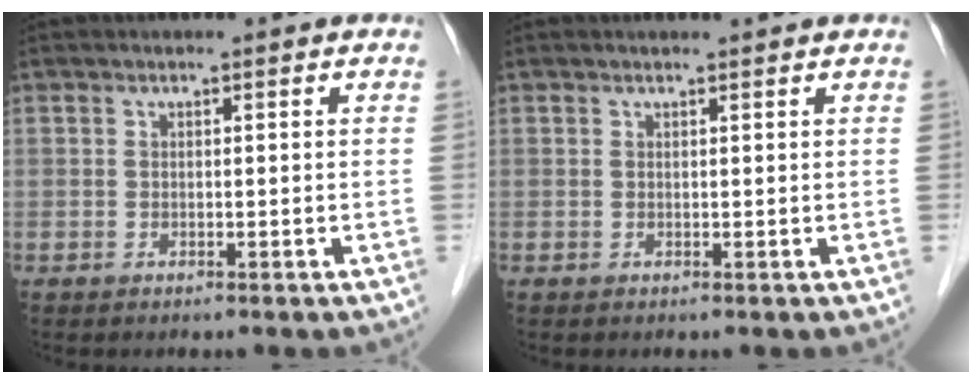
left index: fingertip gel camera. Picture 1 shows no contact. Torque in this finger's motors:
{"motor_torque": [0.05, -0.30, 0.04, 0.01]}